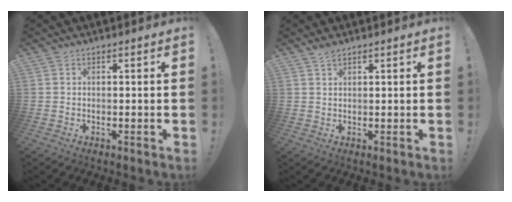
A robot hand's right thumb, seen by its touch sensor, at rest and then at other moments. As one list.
[{"total": 1.9, "force": [1.5, 0.5, 1.0], "torque": [-0.014, -0.005, 0.027]}]